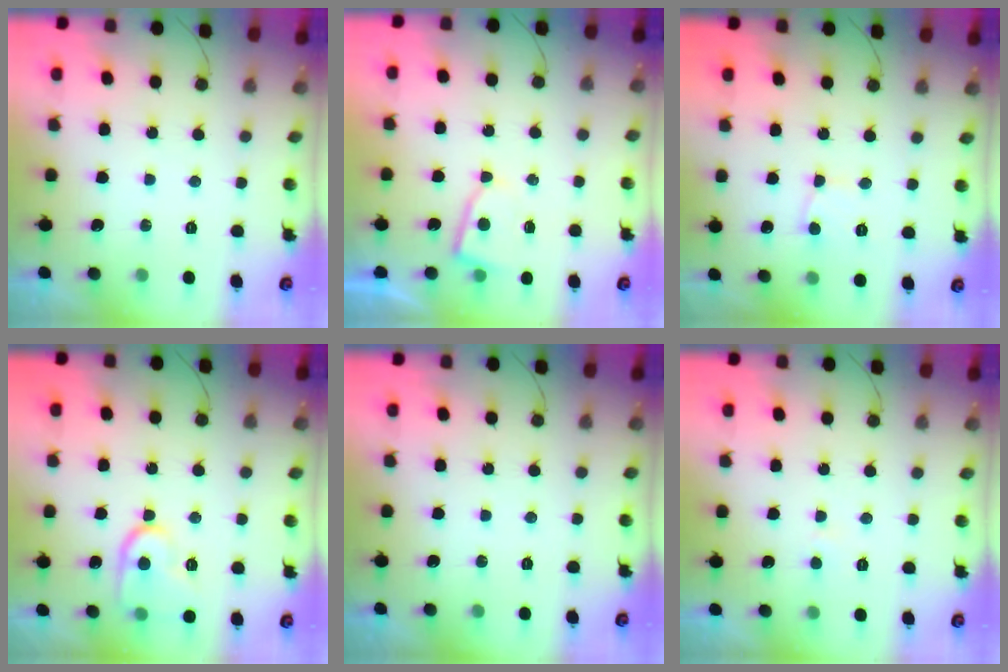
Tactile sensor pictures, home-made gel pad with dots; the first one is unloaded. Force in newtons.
{"total": 4.7, "press": 4.7, "slide": 0.5}
{"total": 2.9, "press": 2.9, "slide": 0.2}
{"total": 13.1, "press": 13.0, "slide": 1.3}
{"total": 0.0}
{"total": 2.2, "press": 2.2, "slide": 0.2}